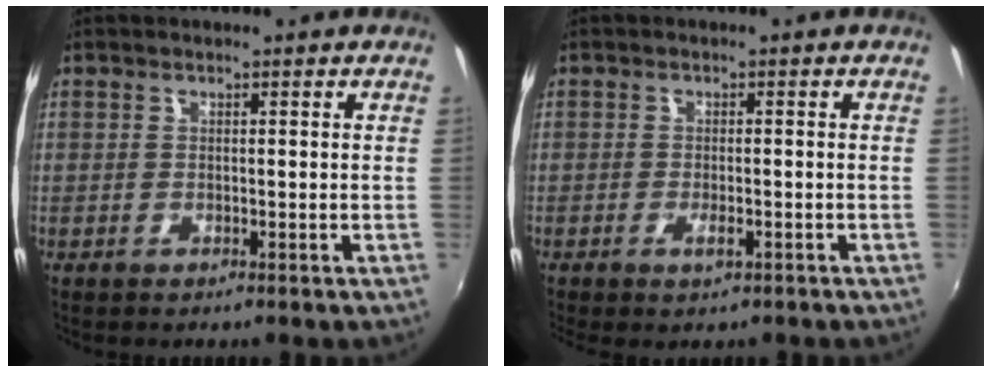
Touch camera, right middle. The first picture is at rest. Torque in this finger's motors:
{"motor_torque": [1.12, -1.02, 0.24, 0.09]}